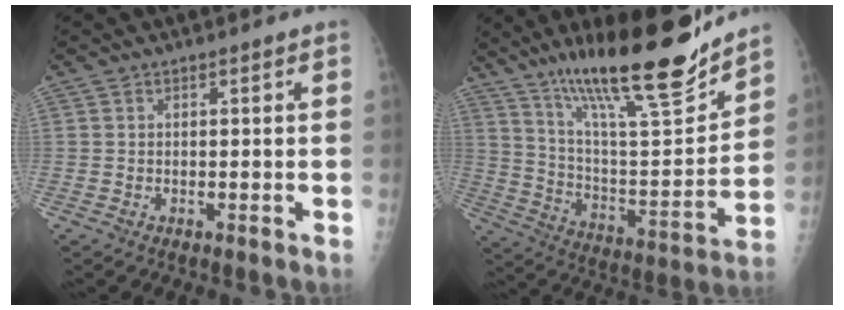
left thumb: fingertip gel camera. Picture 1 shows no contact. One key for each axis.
{"total": 24.9, "fx": 18.2, "fy": 5.0, "fz": 16.3, "tx": -0.241, "ty": -0.084, "tz": 0.307}